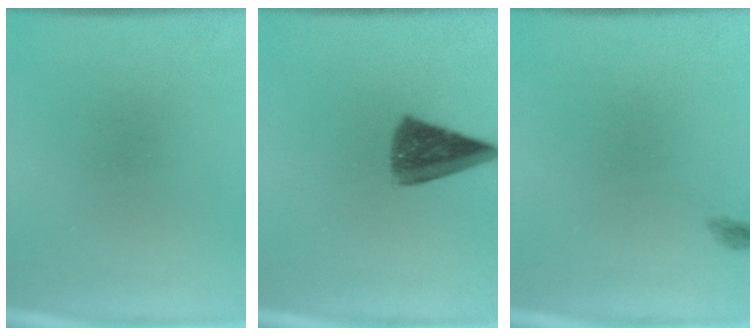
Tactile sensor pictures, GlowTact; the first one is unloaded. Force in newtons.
{"total": 8.8}
{"total": 0.7}